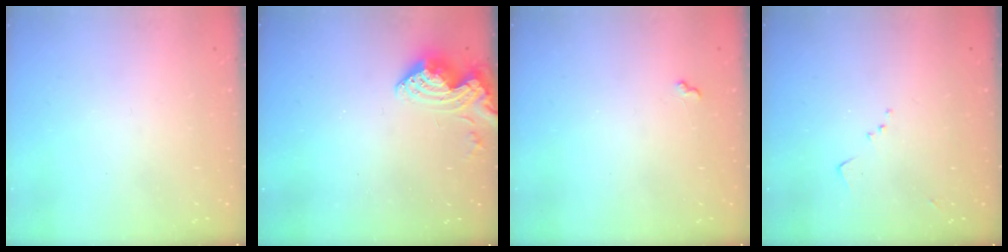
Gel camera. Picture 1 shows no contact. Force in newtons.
{"total": 9.9, "press": 9.8, "slide": 1.1}
{"total": 4.2, "press": 4.1, "slide": 0.6}
{"total": 6.8, "press": 6.7, "slide": 0.8}